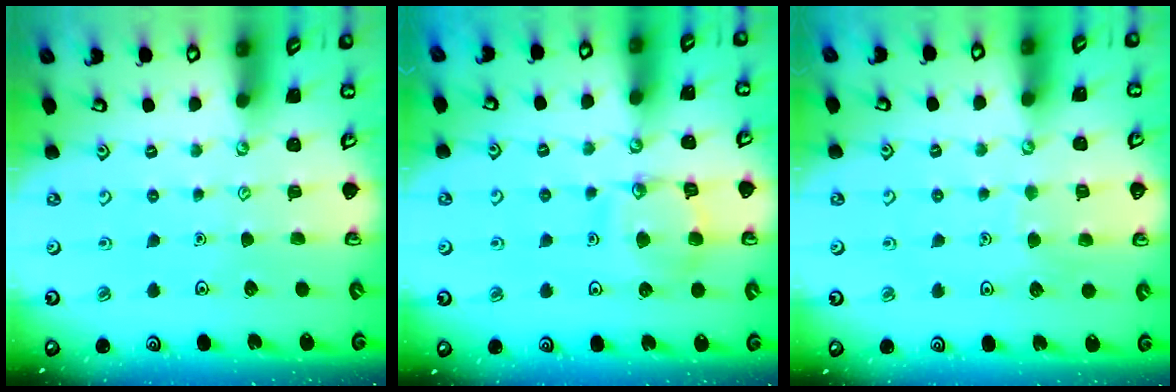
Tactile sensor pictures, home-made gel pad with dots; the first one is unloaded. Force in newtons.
{"total": 13.3, "press": 13.2, "slide": 1.2}
{"total": 3.9, "press": 3.9, "slide": 0.3}